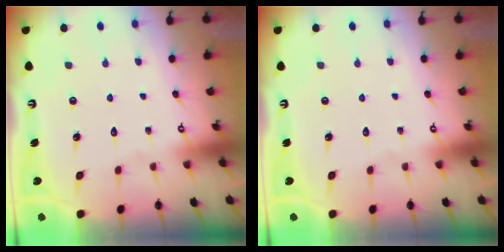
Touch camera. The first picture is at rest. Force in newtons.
{"total": 0.0}